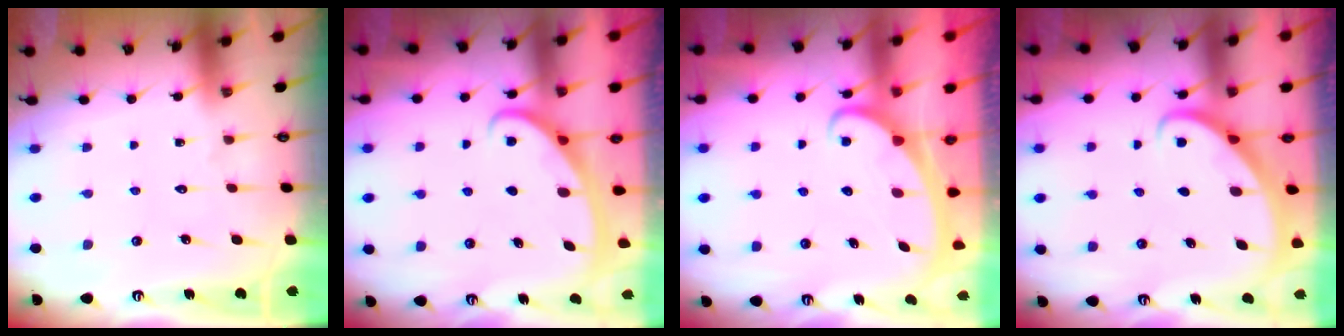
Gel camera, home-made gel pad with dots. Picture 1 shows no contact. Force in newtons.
{"total": 2.8, "press": 2.8, "slide": 0.4}
{"total": 2.4, "press": 2.4, "slide": 0.3}
{"total": 2.8, "press": 2.8, "slide": 0.2}